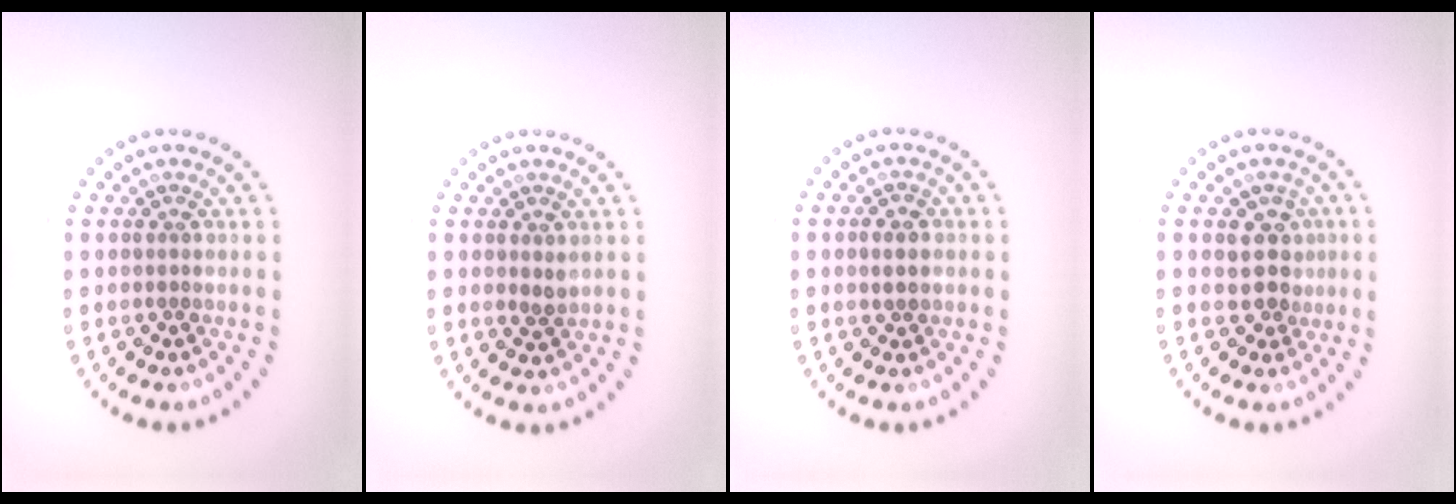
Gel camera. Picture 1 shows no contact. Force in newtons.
{"total": 0.8, "press": 0.8, "slide": 0.3}
{"total": 1.2, "press": 1.1, "slide": 0.1}
{"total": 3.0, "press": 2.6, "slide": 1.4}